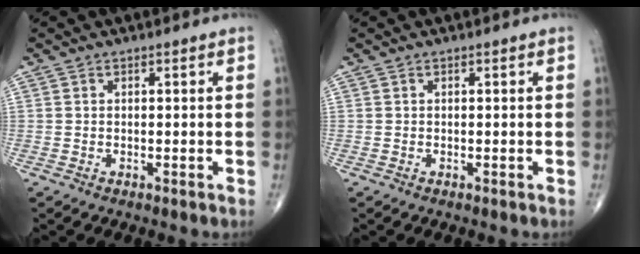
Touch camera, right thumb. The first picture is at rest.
{"total": 0.0}